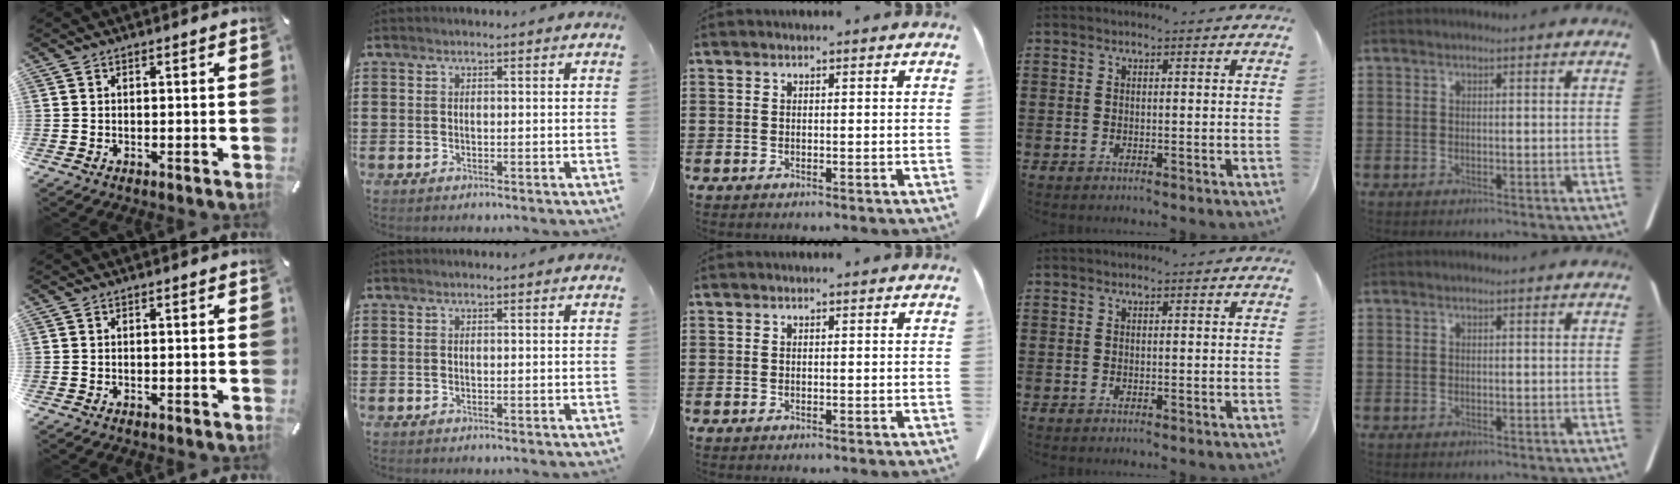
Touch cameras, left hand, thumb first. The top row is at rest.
{}